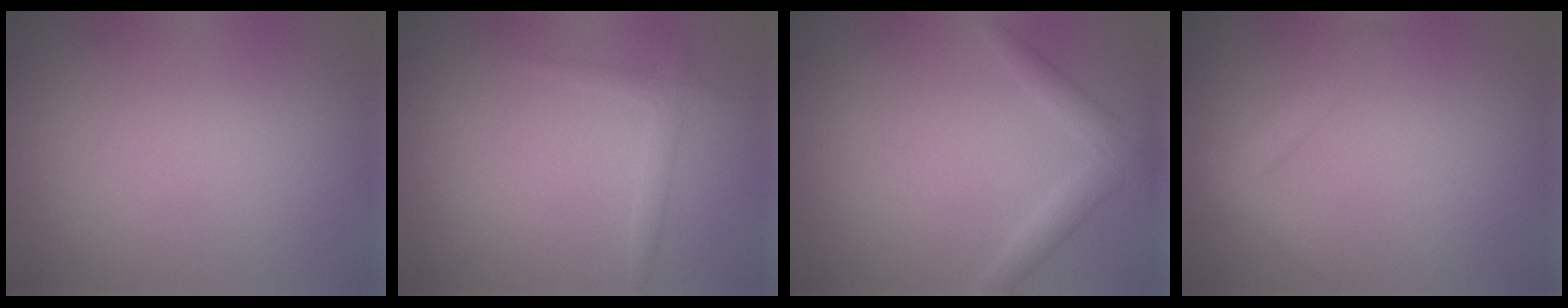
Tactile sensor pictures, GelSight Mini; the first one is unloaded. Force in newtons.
{"total": 1.3, "press": 1.3, "slide": 0.0}
{"total": 2.3, "press": 2.3, "slide": 0.2}
{"total": 2.5, "press": 2.5, "slide": 0.3}